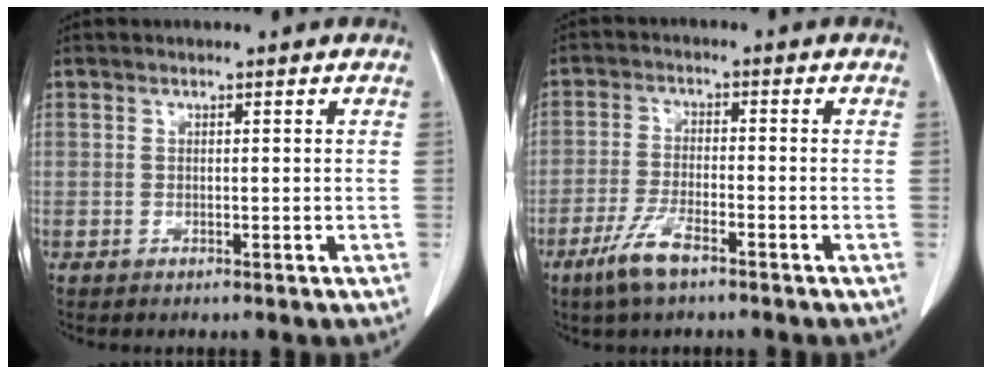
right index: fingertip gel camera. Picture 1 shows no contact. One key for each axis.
{"total": 6.0, "fx": -4.0, "fy": 1.1, "fz": 4.3, "tx": -0.097, "ty": -0.009, "tz": -0.075}